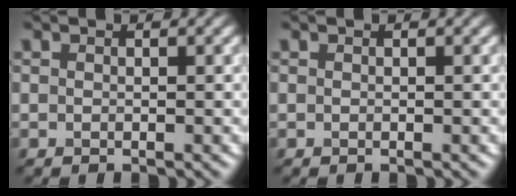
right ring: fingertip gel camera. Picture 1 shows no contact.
{"total": 0.0}